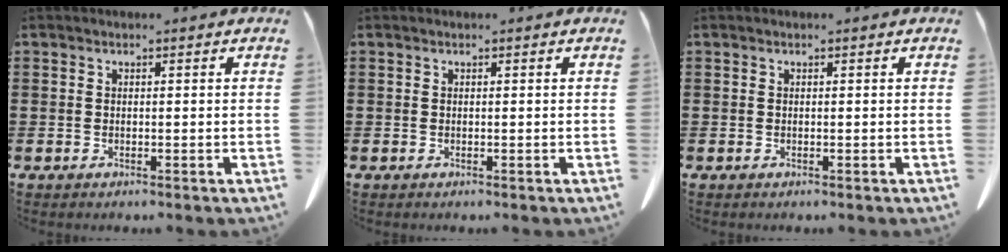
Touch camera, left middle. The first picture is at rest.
{"total": 0.0}
{"total": 0.0}